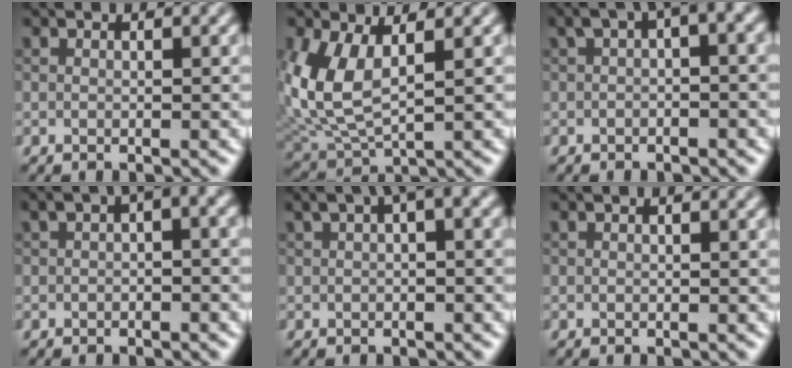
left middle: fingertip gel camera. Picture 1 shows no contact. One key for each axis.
{"total": 6.5, "fx": 1.5, "fy": 3.3, "fz": 5.4, "tx": -0.136, "ty": -0.007, "tz": 0.034}
{"total": 4.7, "fx": 1.9, "fy": 1.4, "fz": 4.0, "tx": -0.051, "ty": 0.020, "tz": 0.021}
{"total": 4.3, "fx": 1.5, "fy": 1.5, "fz": 3.7, "tx": -0.043, "ty": 0.017, "tz": 0.013}
{"total": 4.2, "fx": 2.1, "fy": 0.9, "fz": 3.5, "tx": -0.050, "ty": 0.018, "tz": 0.028}
{"total": 0.0}